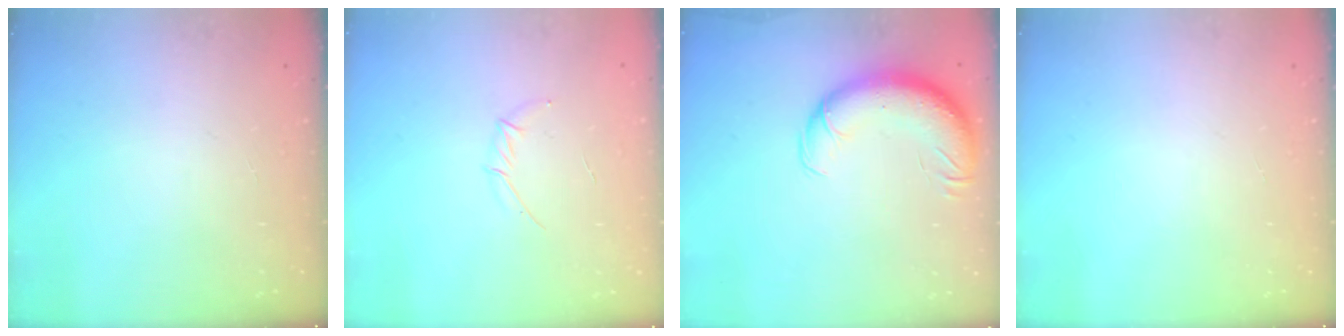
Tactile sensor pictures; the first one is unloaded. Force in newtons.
{"total": 3.8, "press": 3.7, "slide": 1.0}
{"total": 13.7, "press": 13.2, "slide": 3.5}
{"total": 0.0}